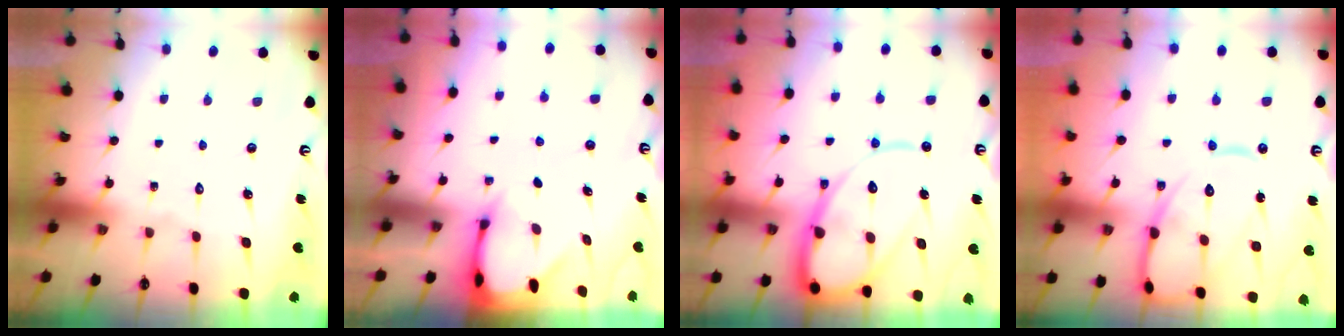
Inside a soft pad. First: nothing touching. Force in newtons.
{"total": 2.3, "press": 2.3, "slide": 0.1}
{"total": 15.9, "press": 15.8, "slide": 1.7}
{"total": 13.1, "press": 13.1, "slide": 1.2}